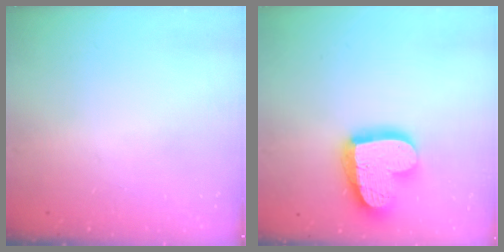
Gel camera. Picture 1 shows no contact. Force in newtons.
{"total": 19.6, "press": 19.5, "slide": 1.4}